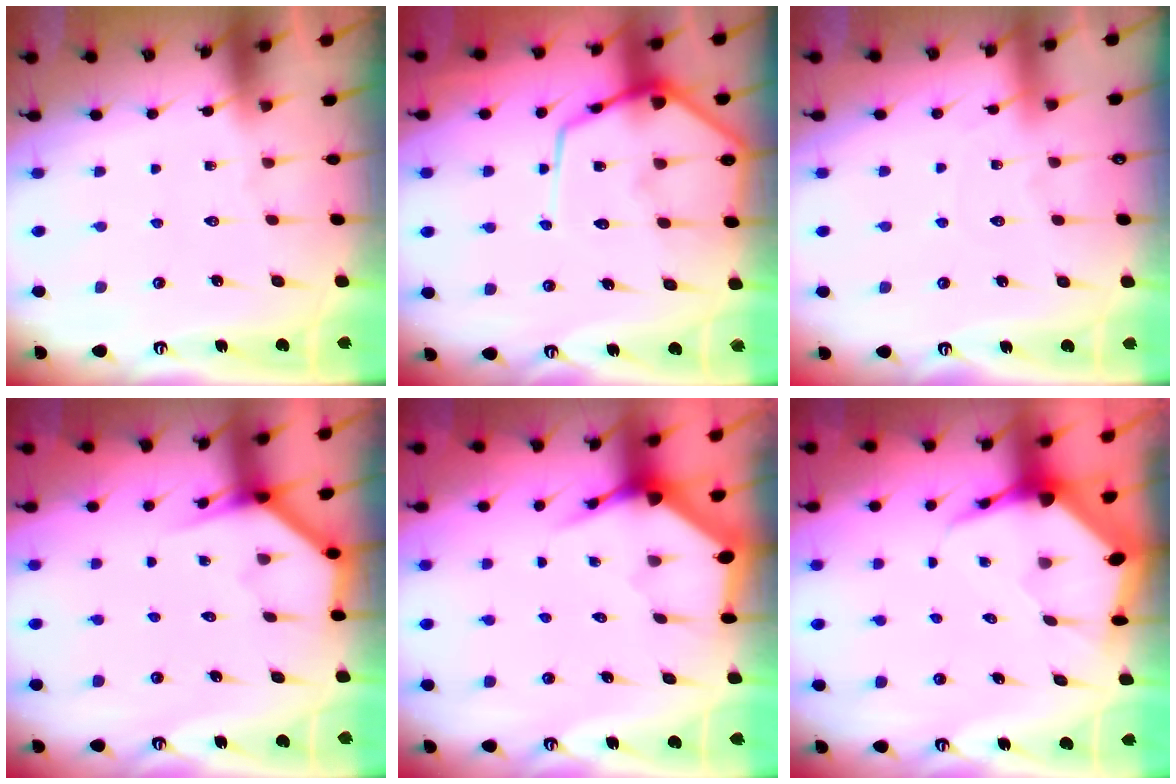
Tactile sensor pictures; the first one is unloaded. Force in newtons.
{"total": 12.2, "press": 12.1, "slide": 1.3}
{"total": 2.8, "press": 2.8, "slide": 0.4}
{"total": 3.8, "press": 3.8, "slide": 0.2}
{"total": 3.7, "press": 3.6, "slide": 0.5}
{"total": 5.6, "press": 5.5, "slide": 0.8}